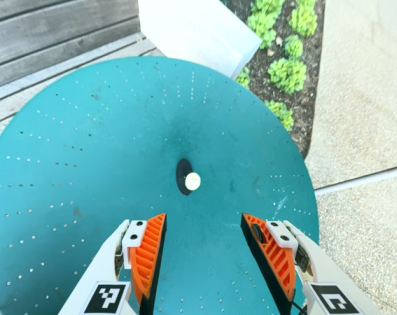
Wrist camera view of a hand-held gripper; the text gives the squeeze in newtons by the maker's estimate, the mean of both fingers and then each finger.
{"total": 0.0}